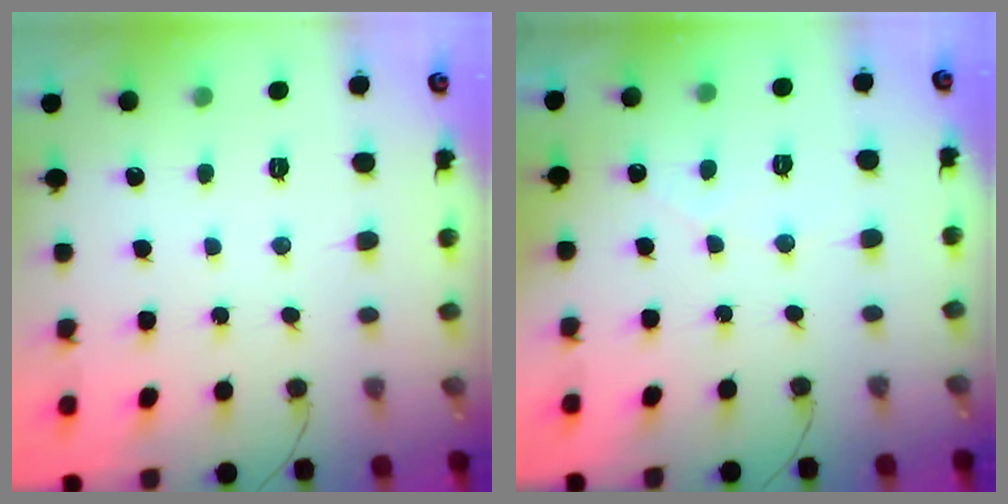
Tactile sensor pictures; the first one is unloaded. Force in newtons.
{"total": 1.7, "press": 1.7, "slide": 0.0}